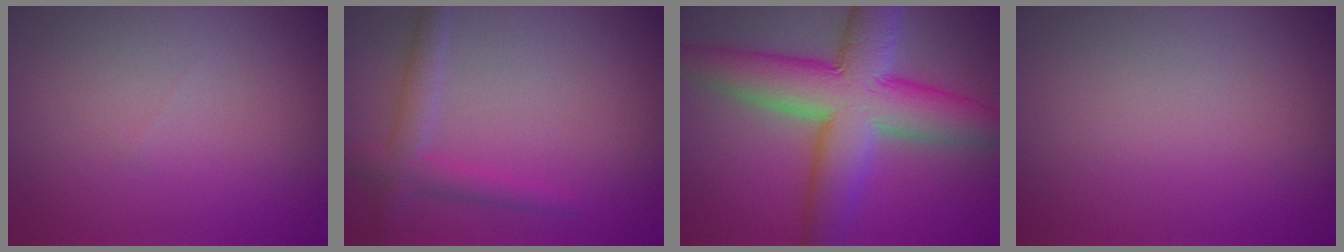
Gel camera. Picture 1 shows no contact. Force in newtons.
{"total": 2.6, "press": 2.6, "slide": 0.1}
{"total": 10.8, "press": 10.8, "slide": 0.5}
{"total": 0.0}